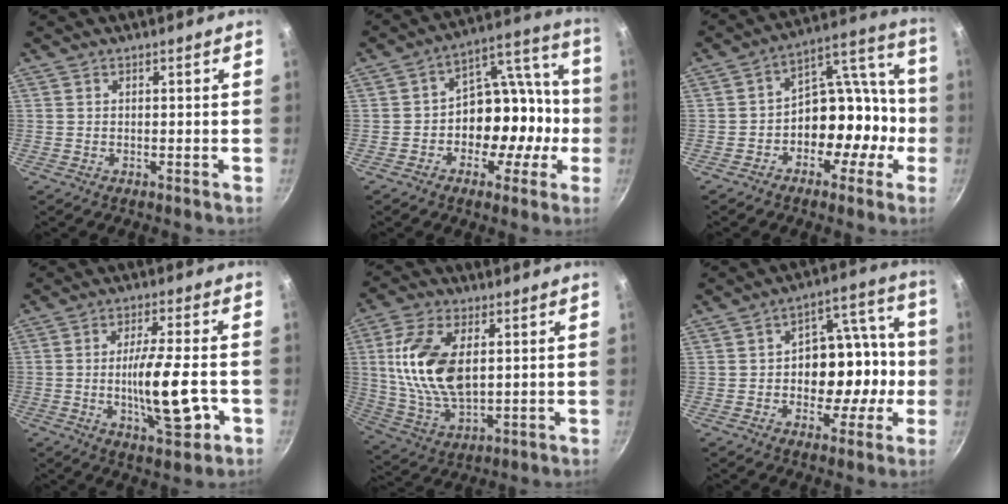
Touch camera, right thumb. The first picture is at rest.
{"total": 14.6, "force": [-3.5, 10.6, 9.5], "torque": [-0.077, 0.073, -0.052]}
{"total": 14.2, "force": [-4.4, 10.1, 9.0], "torque": [-0.061, 0.090, -0.064]}
{"total": 12.6, "force": [-2.9, 3.7, 11.7], "torque": [-0.184, 0.010, -0.046]}
{"total": 16.0, "force": [2.9, 8.8, 13.1], "torque": [-0.241, -0.010, 0.062]}
{"total": 14.7, "force": [-2.3, 10.2, 10.4], "torque": [-0.091, 0.052, -0.033]}